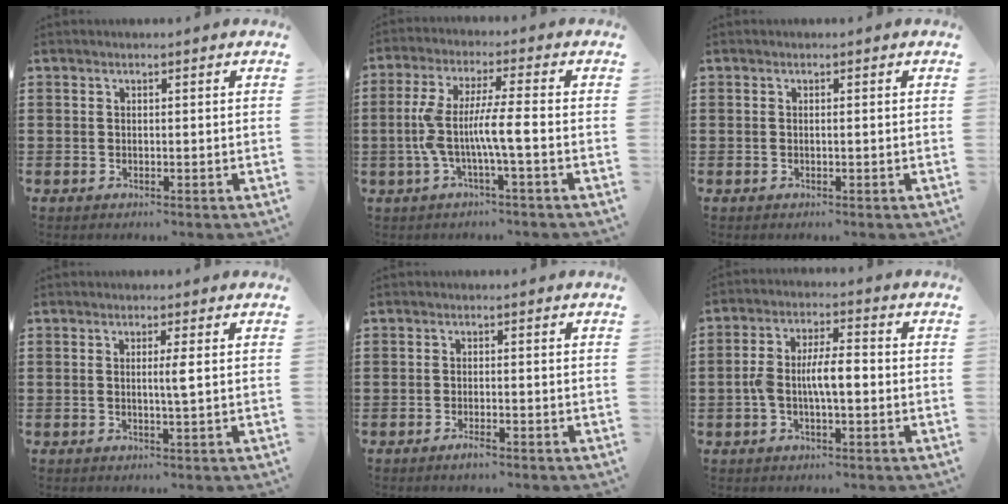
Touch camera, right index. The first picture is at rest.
{"total": 7.3, "force": [-1.9, 0.4, 7.0], "torque": [-0.153, -0.012, -0.047]}
{"total": 0.0}
{"total": 2.1, "force": [0.1, -0.3, 2.1], "torque": [-0.040, -0.005, -0.002]}
{"total": 1.8, "force": [-1.2, 0.3, 1.3], "torque": [-0.030, -0.006, -0.024]}
{"total": 6.3, "force": [-0.9, 2.3, 5.8], "torque": [-0.121, 0.003, -0.024]}